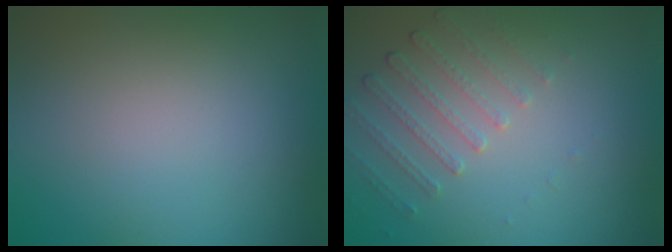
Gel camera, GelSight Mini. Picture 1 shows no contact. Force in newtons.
{"total": 1.9, "press": 1.5, "slide": 1.2}